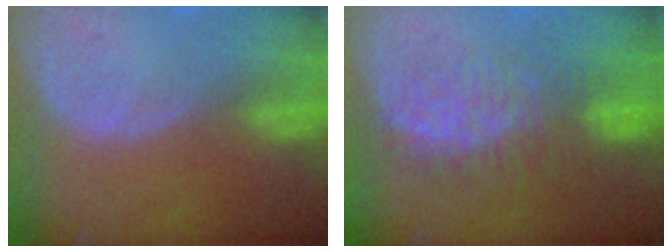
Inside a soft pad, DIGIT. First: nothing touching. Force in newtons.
{"total": 8.1, "press": 7.5, "slide": 3.1}